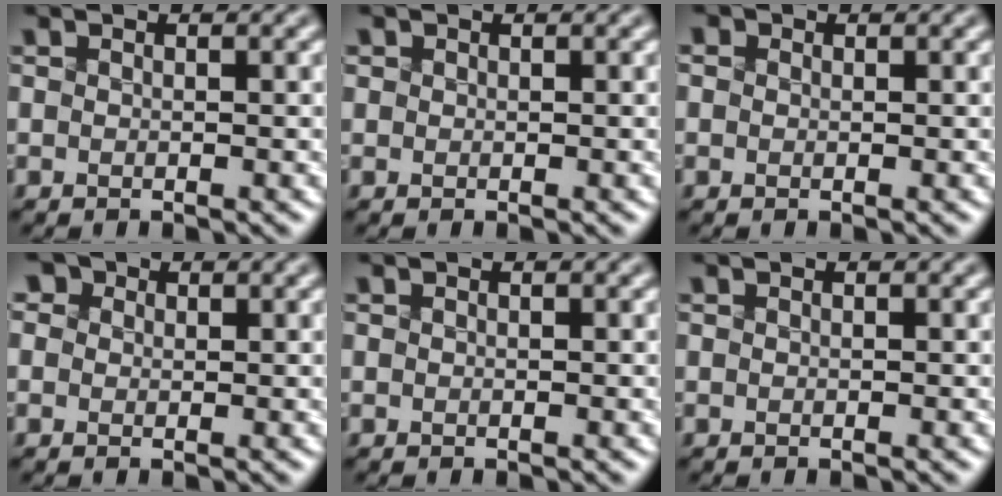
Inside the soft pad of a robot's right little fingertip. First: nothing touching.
{"total": 1.0, "force": [0.5, 0.9, 0.3], "torque": [-0.008, 0.009, 0.012]}
{"total": 2.8, "force": [1.4, 2.0, 1.3], "torque": [-0.019, 0.023, -0.007]}
{"total": 5.4, "force": [2.9, 3.9, 2.3], "torque": [-0.047, 0.026, 0.022]}
{"total": 0.0}
{"total": 0.0}